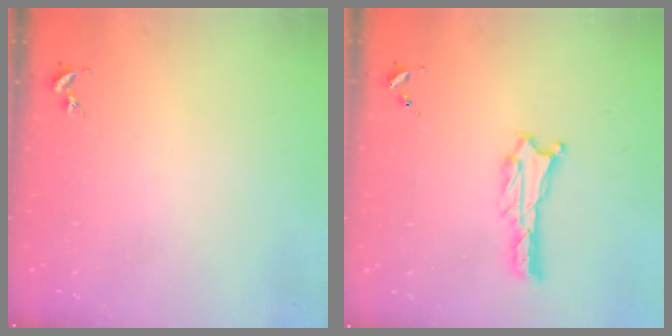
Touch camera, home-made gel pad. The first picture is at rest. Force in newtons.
{"total": 1.3, "press": 1.2, "slide": 0.1}